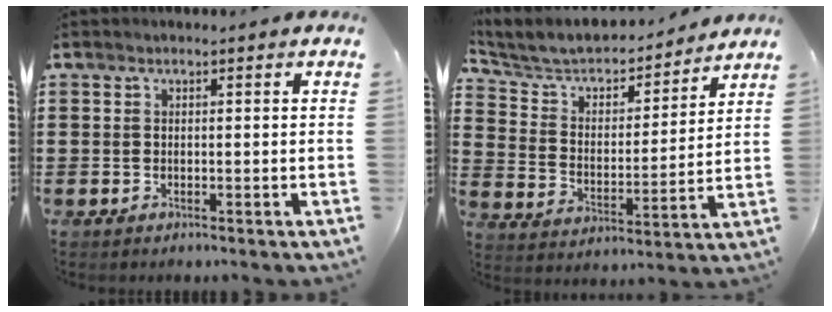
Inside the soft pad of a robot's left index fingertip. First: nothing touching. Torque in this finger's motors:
{"motor_torque": [1.07, -1.07, 0.39, 0.07]}